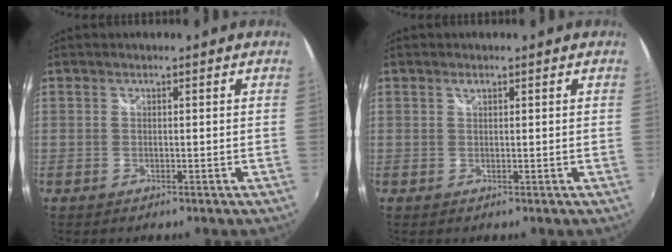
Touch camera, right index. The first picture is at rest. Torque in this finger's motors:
{"motor_torque": [0.09, 0.04, 0.01, 0.01]}